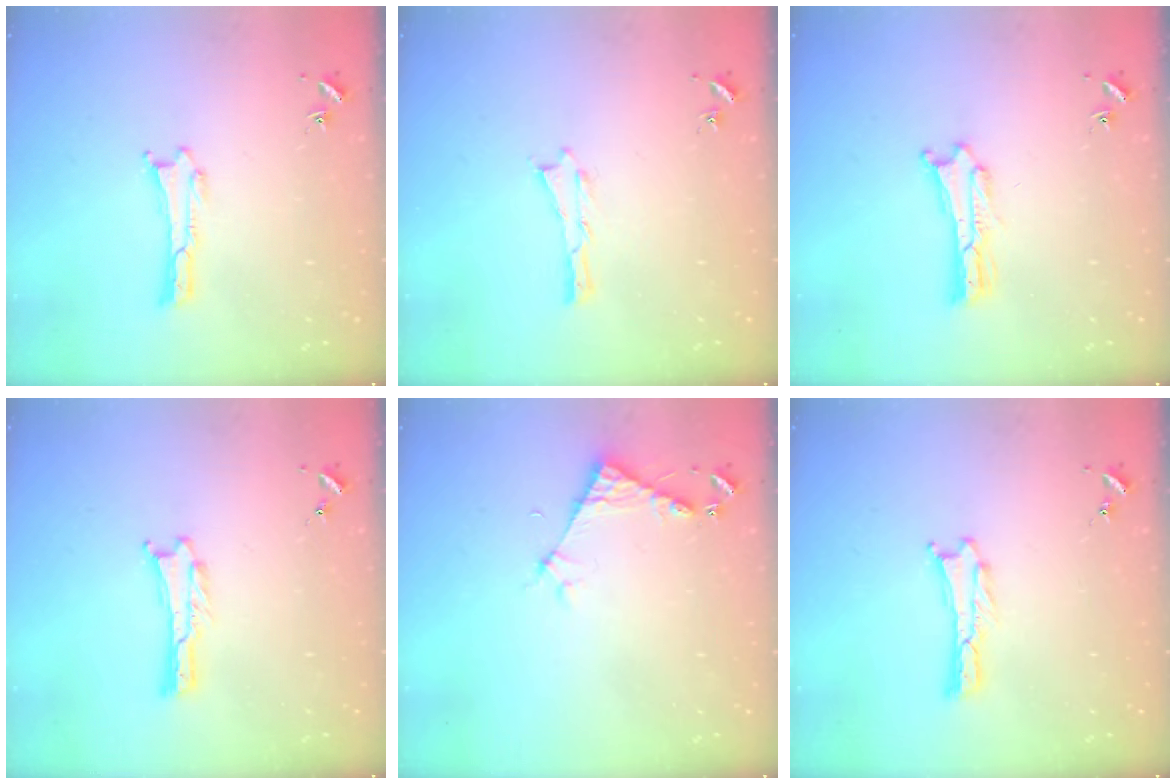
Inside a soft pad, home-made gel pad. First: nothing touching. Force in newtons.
{"total": 0.0}
{"total": 0.9, "press": 0.9, "slide": 0.2}
{"total": 0.0}
{"total": 4.3, "press": 4.3, "slide": 0.4}
{"total": 0.0}